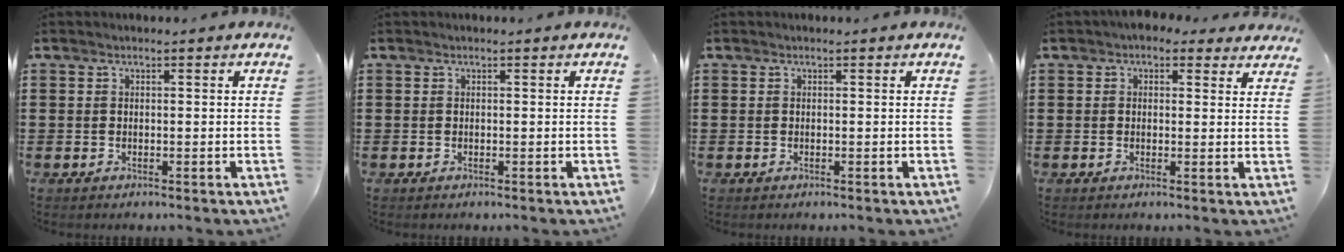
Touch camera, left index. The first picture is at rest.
{"total": 0.0}
{"total": 0.0}
{"total": 2.1, "force": [1.5, 1.3, 0.6], "torque": [-0.011, 0.001, 0.025]}